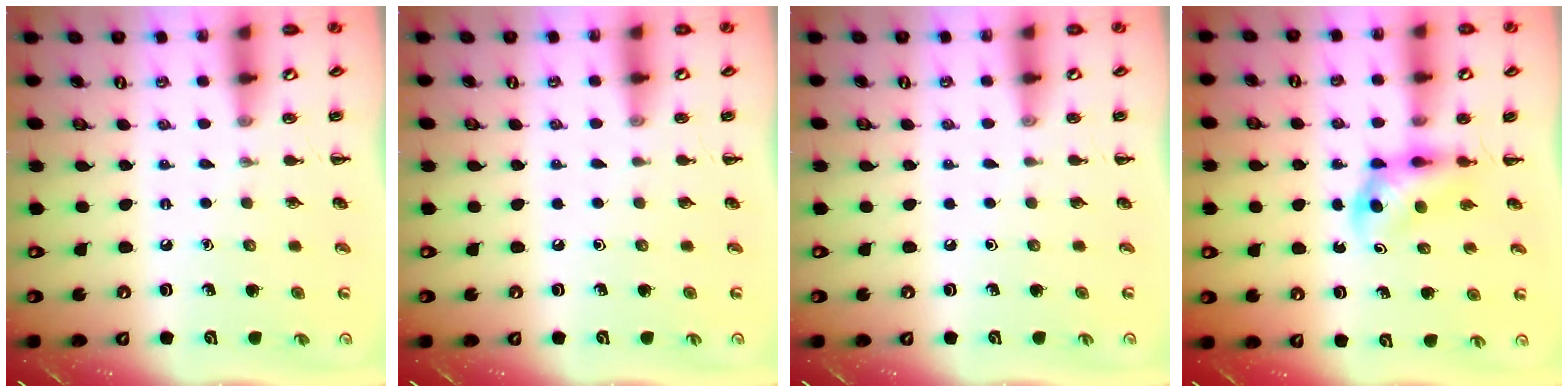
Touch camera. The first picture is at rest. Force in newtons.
{"total": 0.0}
{"total": 0.0}
{"total": 3.7, "press": 3.6, "slide": 0.9}